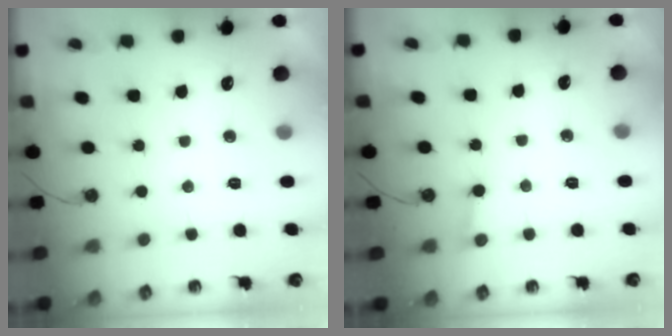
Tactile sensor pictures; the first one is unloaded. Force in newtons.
{"total": 3.6, "press": 3.6, "slide": 0.3}